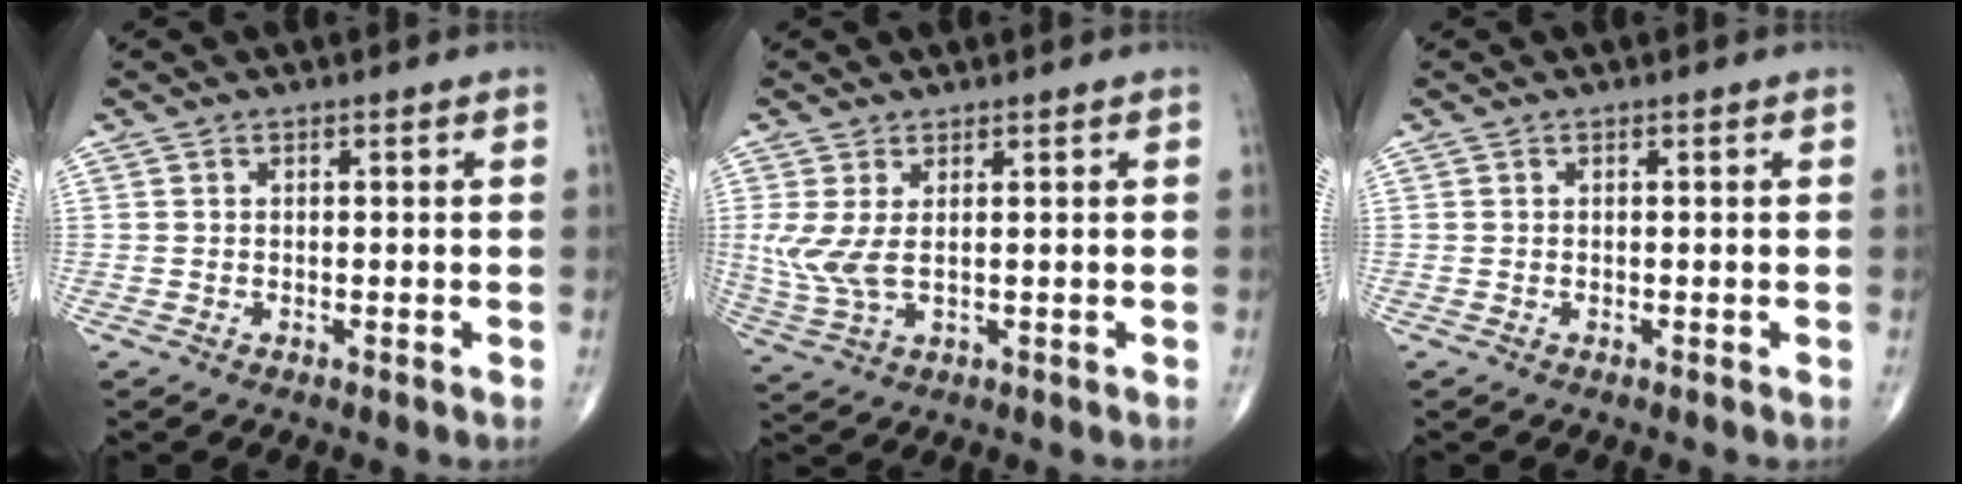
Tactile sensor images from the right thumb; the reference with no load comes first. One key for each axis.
{"total": 6.1, "fx": 0.9, "fy": 2.7, "fz": 5.4, "tx": -0.142, "ty": -0.006, "tz": 0.028}
{"total": 0.0}